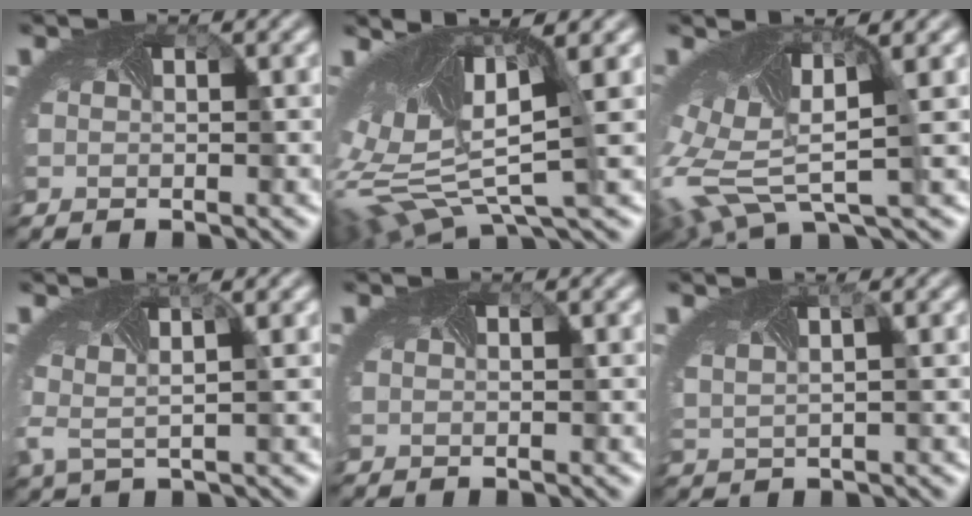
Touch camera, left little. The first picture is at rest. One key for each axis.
{"total": 11.0, "fx": 2.3, "fy": 4.8, "fz": 9.7, "tx": -0.218, "ty": 0.005, "tz": 0.060}
{"total": 8.7, "fx": 0.4, "fy": 3.8, "fz": 7.8, "tx": -0.176, "ty": -0.008, "tz": 0.021}
{"total": 2.7, "fx": 0.3, "fy": 1.5, "fz": 2.2, "tx": -0.074, "ty": -0.001, "tz": 0.005}
{"total": 0.0}
{"total": 2.9, "fx": 2.1, "fy": 1.4, "fz": 1.5, "tx": -0.024, "ty": 0.019, "tz": 0.026}